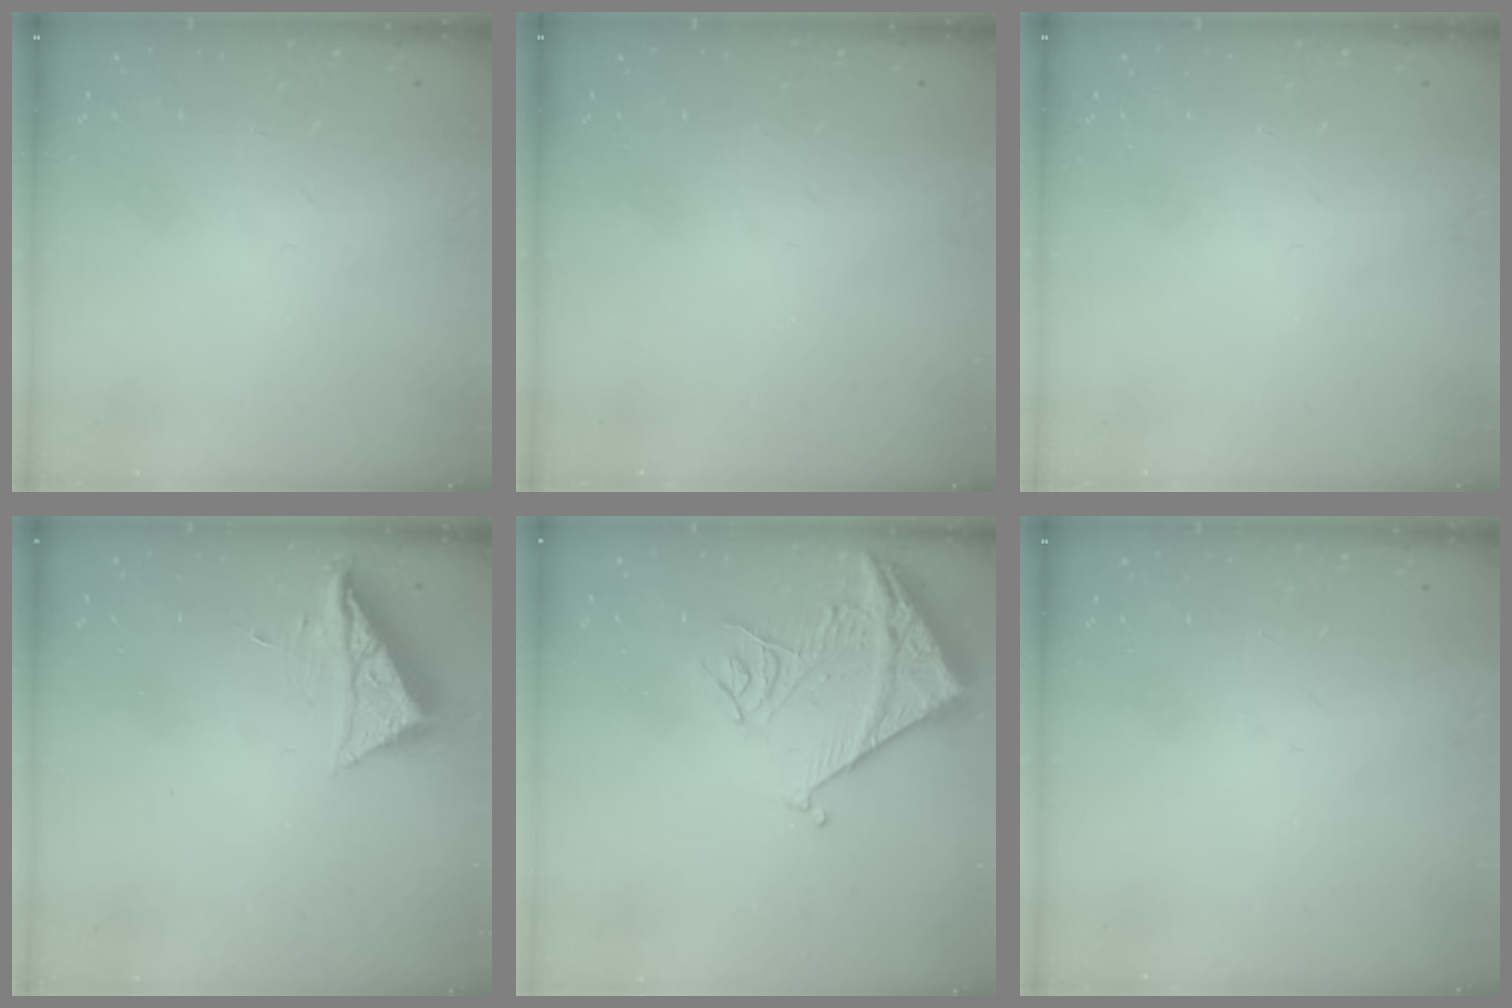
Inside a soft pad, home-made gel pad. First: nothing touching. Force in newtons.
{"total": 0.0}
{"total": 0.0}
{"total": 7.4, "press": 7.4, "slide": 0.3}
{"total": 14.2, "press": 14.2, "slide": 1.2}
{"total": 0.0}